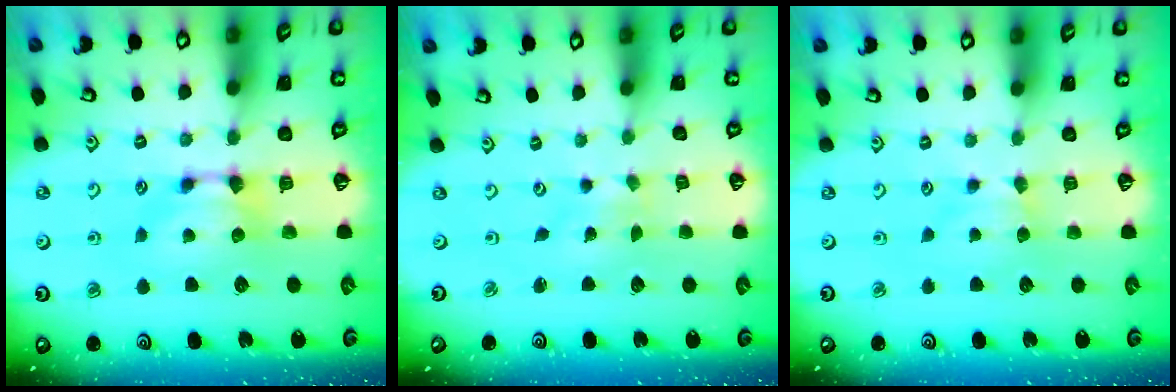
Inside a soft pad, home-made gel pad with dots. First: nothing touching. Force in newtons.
{"total": 5.4, "press": 5.3, "slide": 0.7}
{"total": 1.8, "press": 1.8, "slide": 0.4}